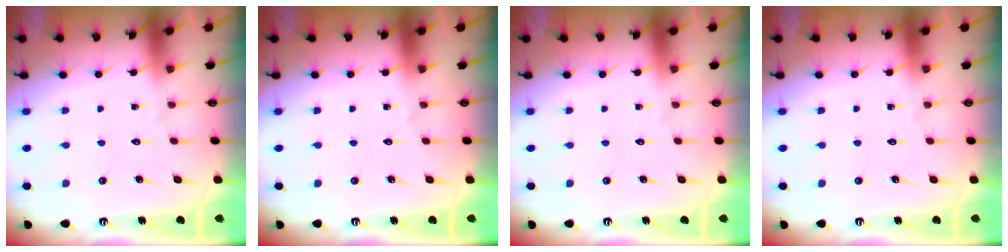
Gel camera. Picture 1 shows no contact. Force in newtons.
{"total": 0.0}
{"total": 0.0}
{"total": 0.0}